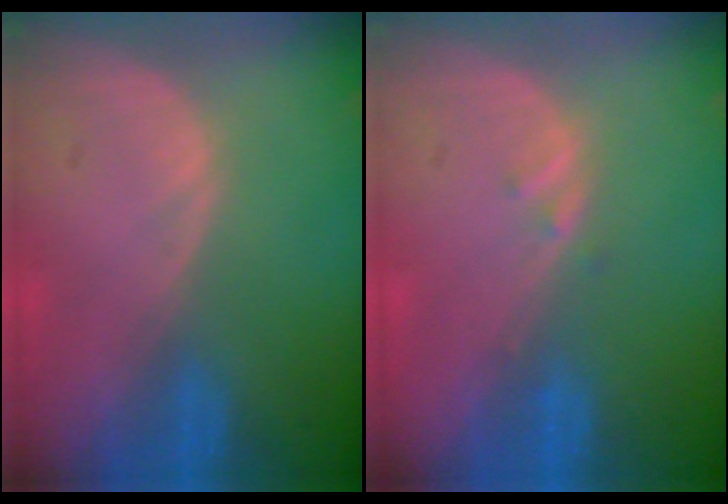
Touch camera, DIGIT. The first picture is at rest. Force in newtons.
{"total": 1.0, "press": 0.9, "slide": 0.5}